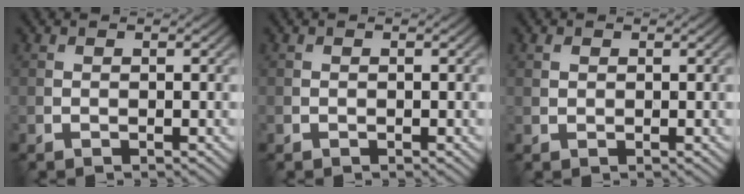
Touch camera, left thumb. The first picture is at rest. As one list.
[{"total": 0.0}, {"total": 1.0, "force": [0.5, 0.7, 0.4], "torque": [-0.010, -0.001, 0.010]}]